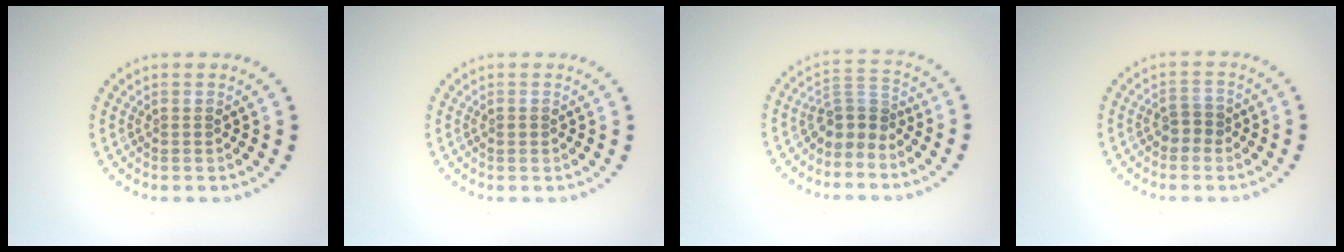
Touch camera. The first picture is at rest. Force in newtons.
{"total": 0.6, "press": 0.6, "slide": 0.1}
{"total": 2.9, "press": 2.1, "slide": 2.0}
{"total": 1.6, "press": 1.5, "slide": 0.6}